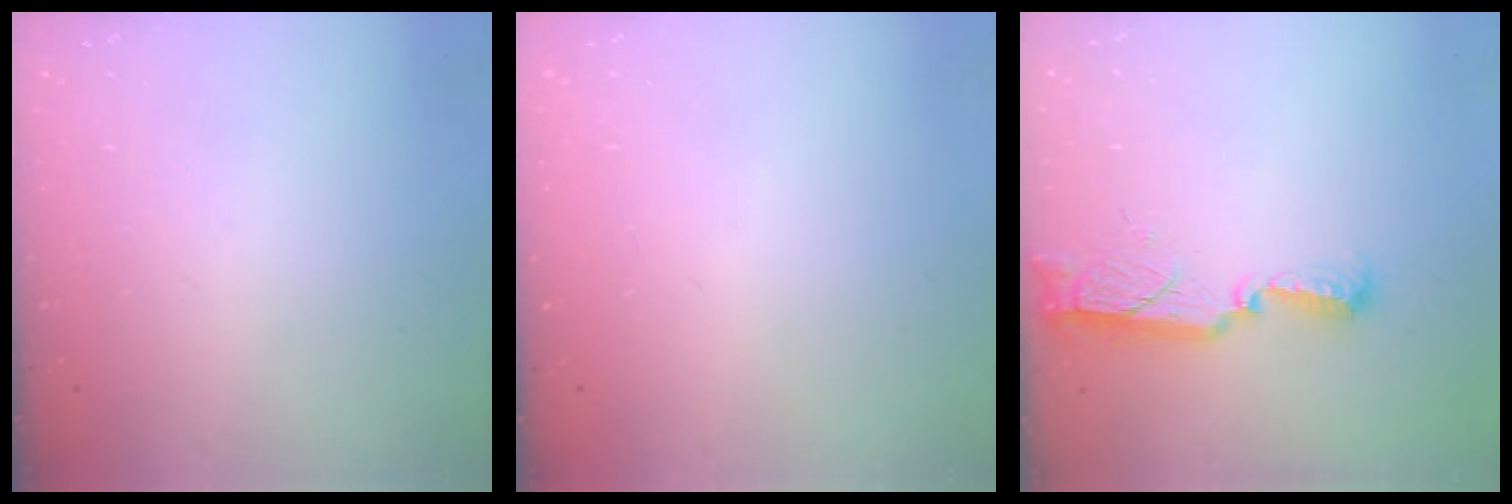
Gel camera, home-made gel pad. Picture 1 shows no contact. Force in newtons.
{"total": 0.9, "press": 0.9, "slide": 0.0}
{"total": 11.7, "press": 10.4, "slide": 5.3}